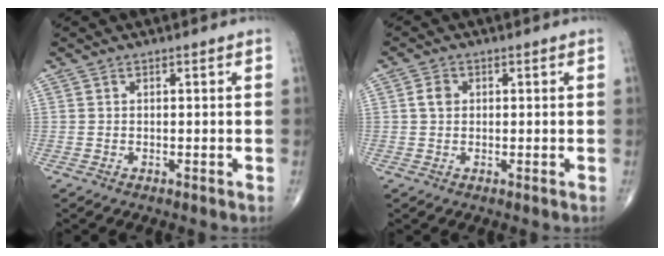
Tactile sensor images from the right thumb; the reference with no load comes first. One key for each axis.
{"total": 2.3, "fx": 0.5, "fy": 1.9, "fz": 1.1, "tx": -0.017, "ty": 0.006, "tz": 0.007}